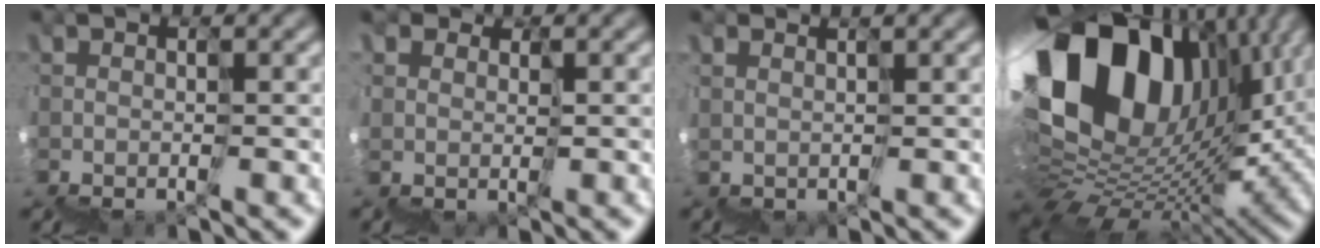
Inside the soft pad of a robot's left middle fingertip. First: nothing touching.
{"total": 3.1, "force": [1.7, 2.6, 0.1], "torque": [-0.004, 0.003, 0.031]}
{"total": 2.7, "force": [2.2, -1.0, -1.2], "torque": [0.025, 0.022, 0.032]}
{"total": 13.2, "force": [8.3, 8.4, 5.7], "torque": [-0.122, 0.057, 0.133]}